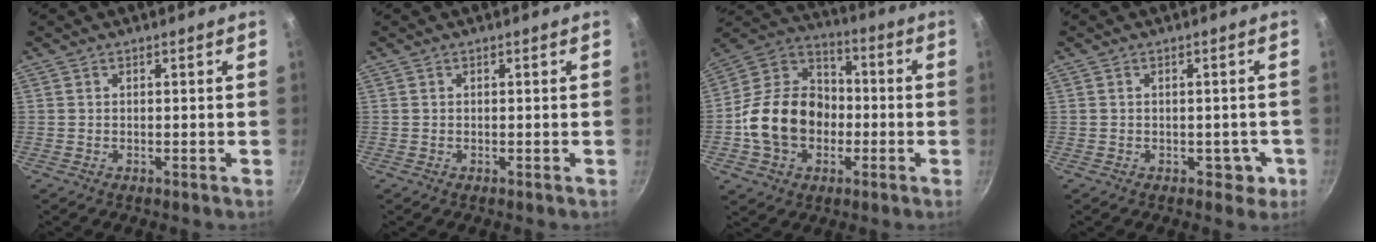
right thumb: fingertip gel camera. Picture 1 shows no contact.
{"total": 0.0}
{"total": 18.0, "force": [-3.2, 14.0, 10.8], "torque": [-0.160, 0.044, -0.067]}
{"total": 3.0, "force": [-0.9, 2.3, 1.7], "torque": [0.000, 0.018, 0.001]}